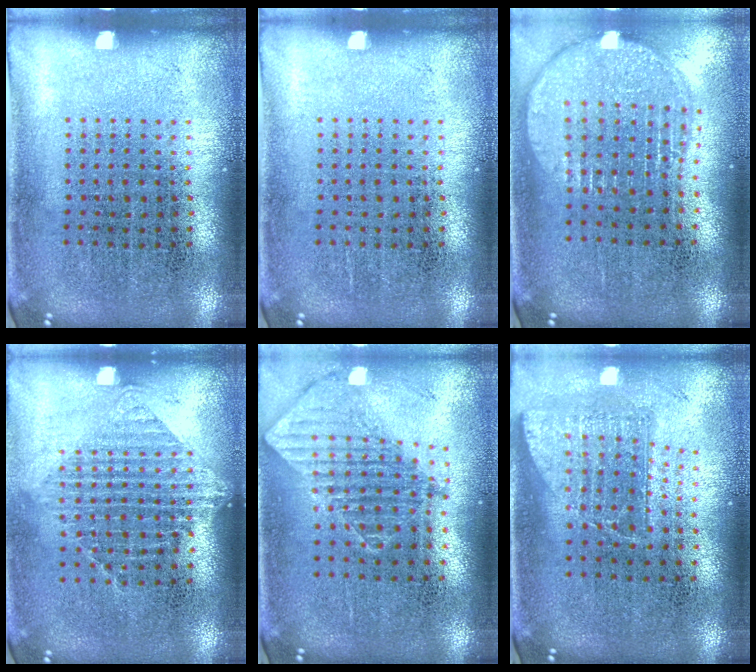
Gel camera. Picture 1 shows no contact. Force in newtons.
{"total": 0.0}
{"total": 2.0, "press": 1.7, "slide": 1.1}
{"total": 1.1, "press": 1.0, "slide": 0.5}
{"total": 1.2, "press": 1.1, "slide": 0.6}
{"total": 1.5, "press": 1.2, "slide": 0.9}